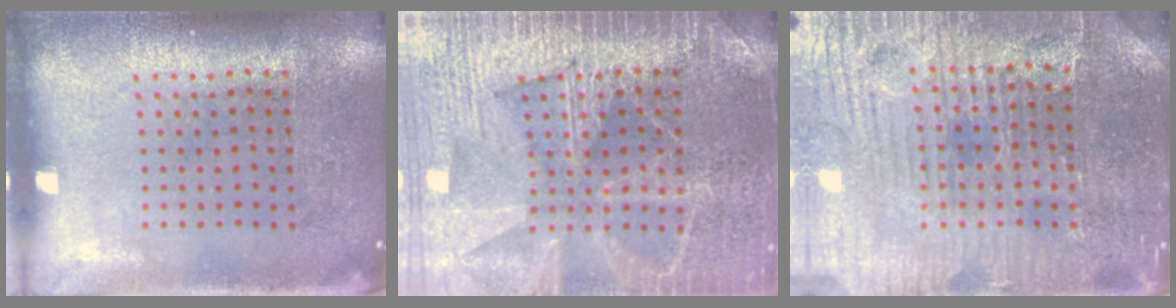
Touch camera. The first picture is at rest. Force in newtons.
{"total": 4.0, "press": 4.0, "slide": 0.6}
{"total": 4.8, "press": 4.6, "slide": 1.3}